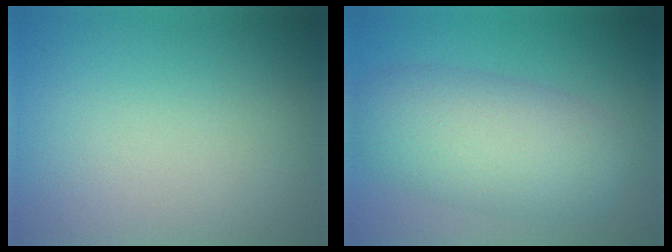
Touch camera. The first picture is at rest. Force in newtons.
{"total": 6.8, "press": 6.8, "slide": 0.3}